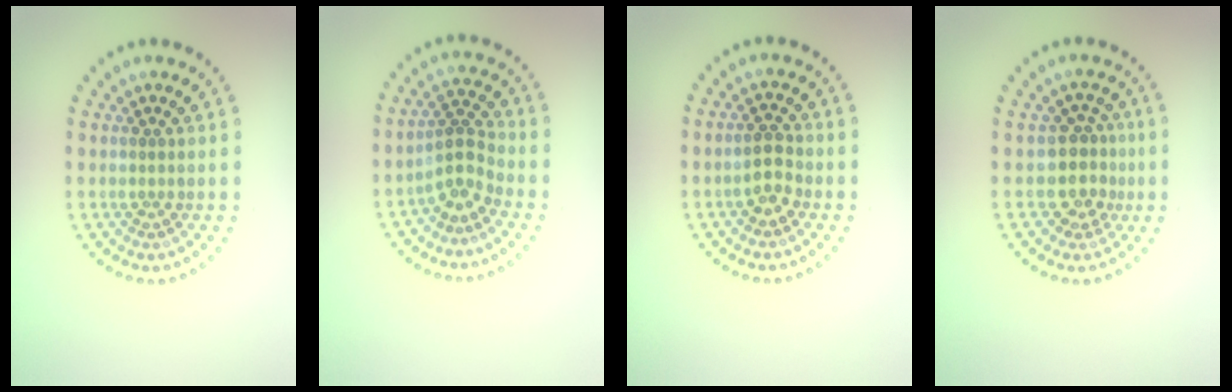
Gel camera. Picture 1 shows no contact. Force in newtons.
{"total": 2.8, "press": 2.0, "slide": 2.0}
{"total": 2.2, "press": 2.2, "slide": 0.5}
{"total": 3.0, "press": 2.4, "slide": 1.8}